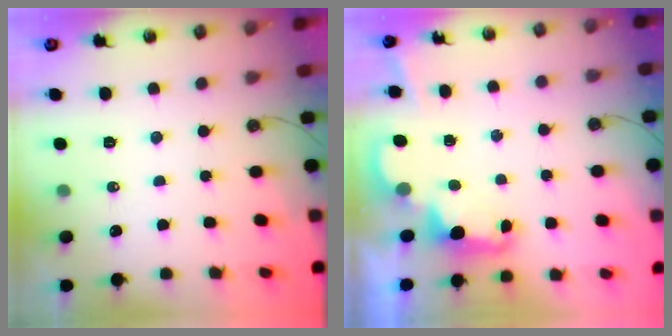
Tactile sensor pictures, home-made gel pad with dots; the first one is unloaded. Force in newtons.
{"total": 2.4, "press": 2.3, "slide": 0.6}